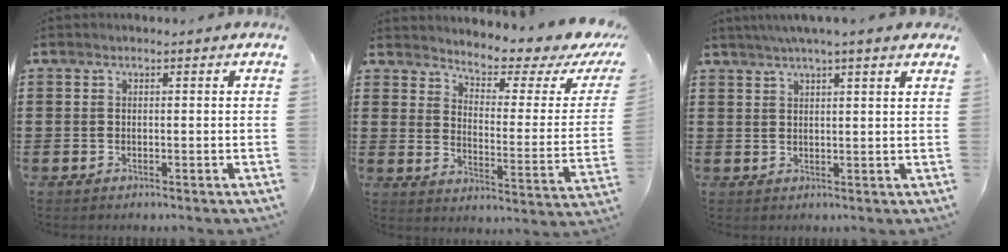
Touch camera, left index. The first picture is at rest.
{"total": 4.0, "force": [3.6, 0.4, 1.8], "torque": [-0.052, -0.034, 0.051]}
{"total": 3.1, "force": [2.5, -0.3, 1.9], "torque": [-0.043, 0.003, 0.044]}